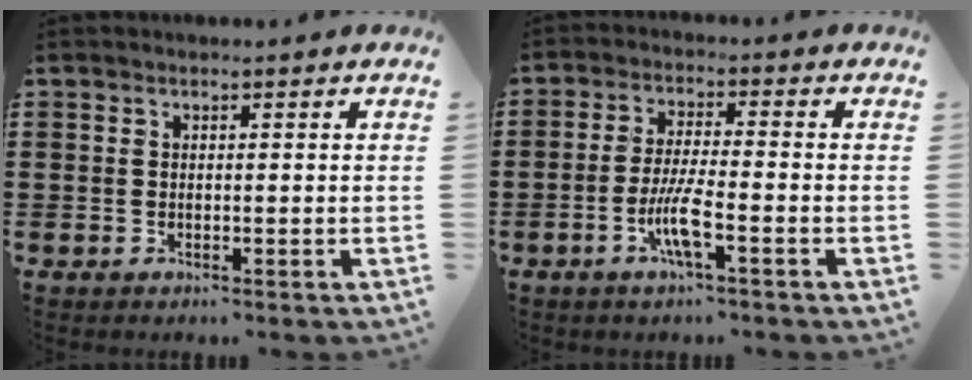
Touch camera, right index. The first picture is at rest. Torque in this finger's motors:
{"motor_torque": [1.82, 0.32, 0.57, 0.14]}